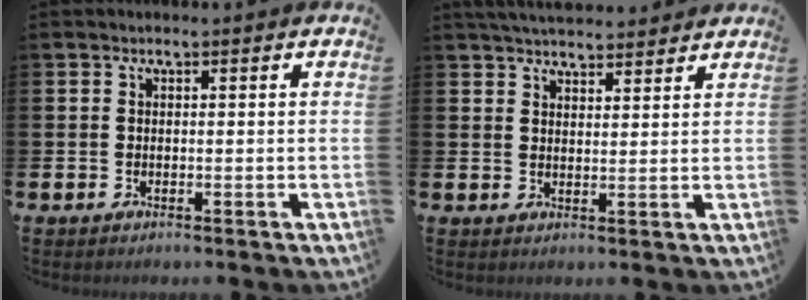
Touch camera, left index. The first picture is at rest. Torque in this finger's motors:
{"motor_torque": [1.02, -1.12, 0.45, 0.09]}